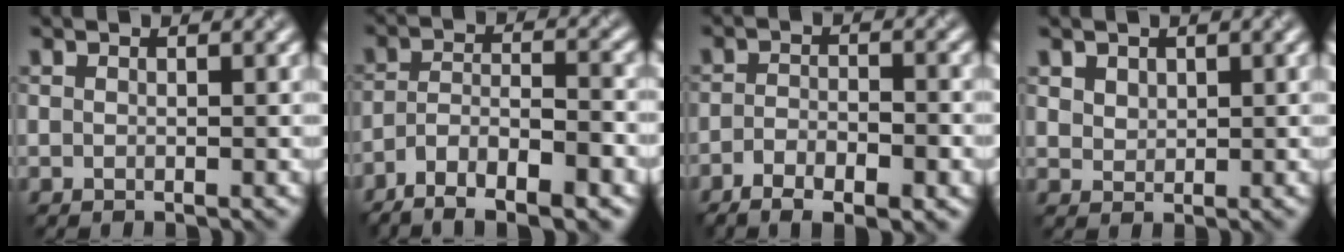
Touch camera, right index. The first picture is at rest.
{"total": 8.1, "force": [-5.6, 2.8, 5.1], "torque": [-0.084, 0.009, -0.099]}
{"total": 5.7, "force": [-3.2, 2.1, 4.3], "torque": [-0.075, -0.001, -0.050]}
{"total": 1.8, "force": [1.5, 0.9, 0.0], "torque": [-0.005, 0.008, 0.029]}